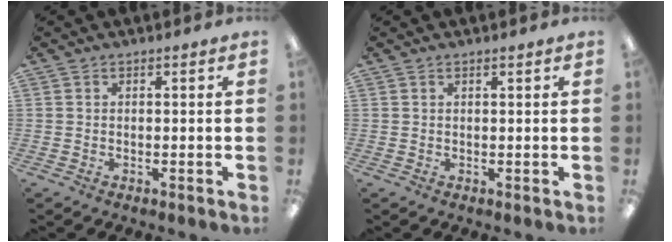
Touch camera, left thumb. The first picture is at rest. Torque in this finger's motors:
{"motor_torque": [-0.24, -0.10, -0.25, 0.07, 0.01]}